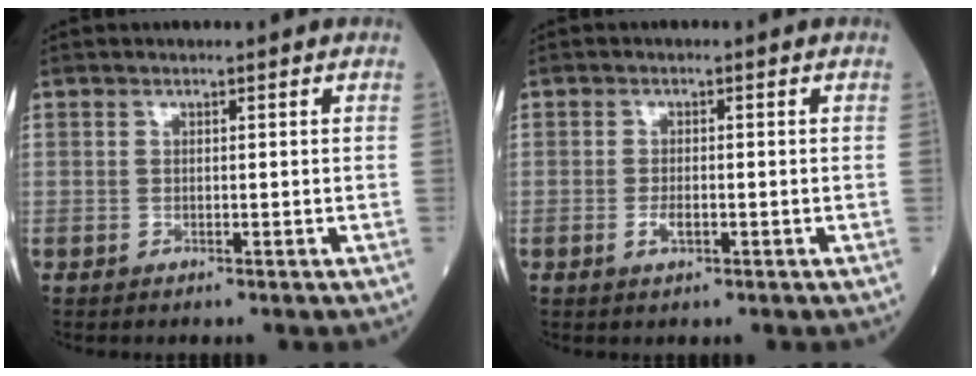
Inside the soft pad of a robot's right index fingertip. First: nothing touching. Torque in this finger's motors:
{"motor_torque": [-0.07, -0.05, 0.14, 0.05]}